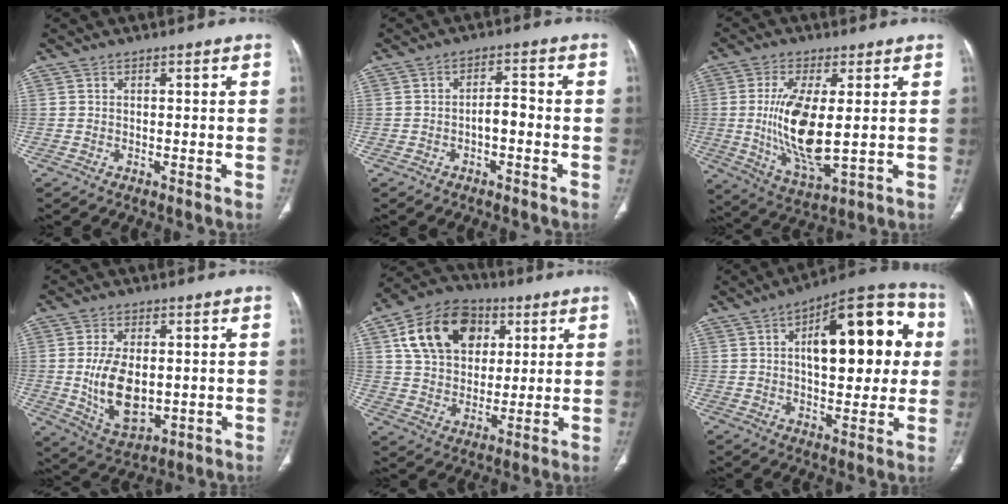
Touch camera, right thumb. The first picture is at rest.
{"total": 3.4, "force": [-1.1, 1.6, 2.7], "torque": [-0.036, 0.020, -0.020]}
{"total": 13.5, "force": [0.5, 4.8, 12.6], "torque": [-0.257, -0.025, 0.021]}
{"total": 11.7, "force": [-0.1, 6.6, 9.7], "torque": [-0.169, -0.016, 0.016]}
{"total": 17.4, "force": [6.1, 12.8, 10.1], "torque": [-0.156, 0.001, 0.105]}
{"total": 21.7, "force": [4.4, 9.9, 18.8], "torque": [-0.217, 0.020, 0.056]}